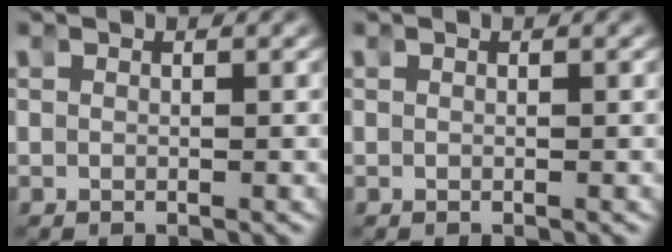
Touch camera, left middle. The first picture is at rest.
{"total": 0.0}